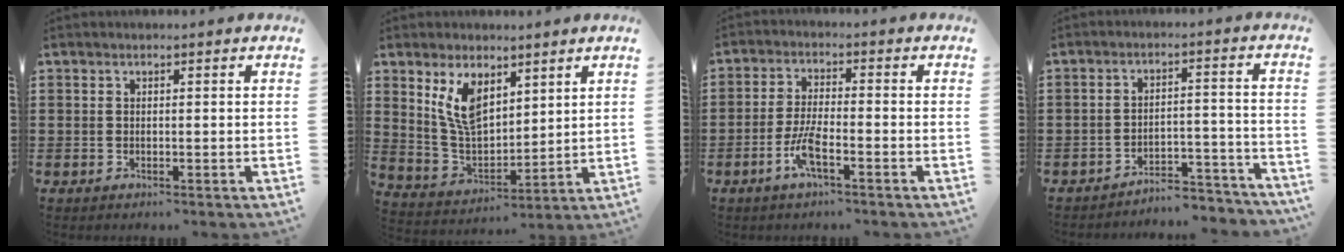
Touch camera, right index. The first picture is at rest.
{"total": 8.2, "force": [4.5, 4.2, 5.4], "torque": [-0.130, -0.008, 0.083]}
{"total": 5.2, "force": [-2.7, 1.0, 4.3], "torque": [-0.106, -0.010, -0.056]}
{"total": 4.9, "force": [-4.8, 0.7, 1.1], "torque": [-0.020, 0.010, -0.096]}